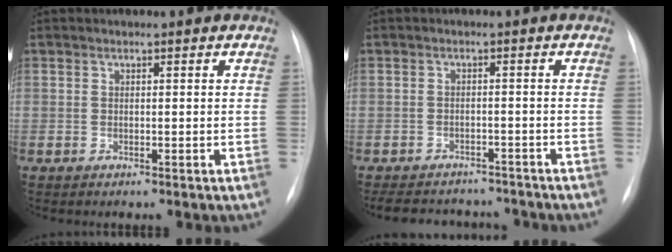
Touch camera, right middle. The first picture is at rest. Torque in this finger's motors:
{"motor_torque": [0.55, -0.82, 0.02, 0.02]}